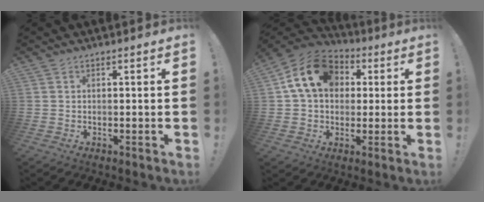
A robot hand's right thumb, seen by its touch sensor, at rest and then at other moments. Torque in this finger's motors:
{"motor_torque": [1.72, 2.24, 1.49, -0.04, 0.05]}